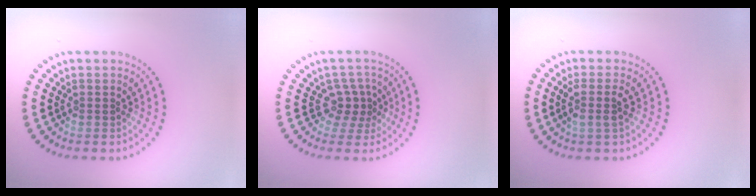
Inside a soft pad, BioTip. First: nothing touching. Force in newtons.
{"total": 2.5, "press": 1.7, "slide": 1.9}
{"total": 2.1, "press": 1.7, "slide": 1.3}